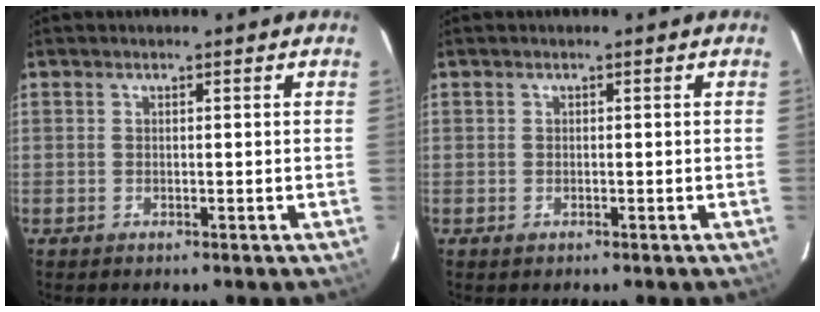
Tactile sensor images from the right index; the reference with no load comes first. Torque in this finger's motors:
{"motor_torque": [-0.31, -0.12, -1.05, -0.21]}